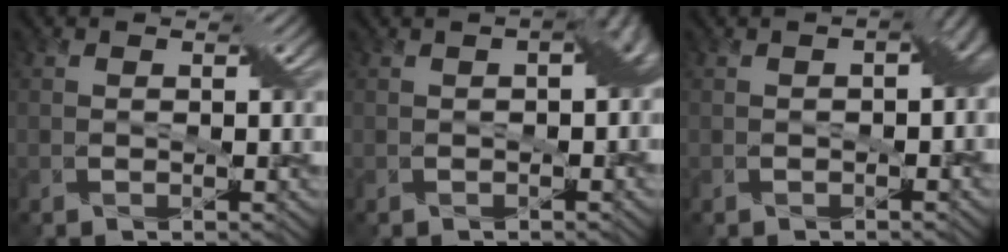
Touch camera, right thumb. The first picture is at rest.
{"total": 3.3, "force": [0.1, 1.6, 2.9], "torque": [-0.034, 0.006, 0.005]}
{"total": 3.6, "force": [-0.3, 2.1, 2.9], "torque": [-0.033, -0.002, -0.001]}